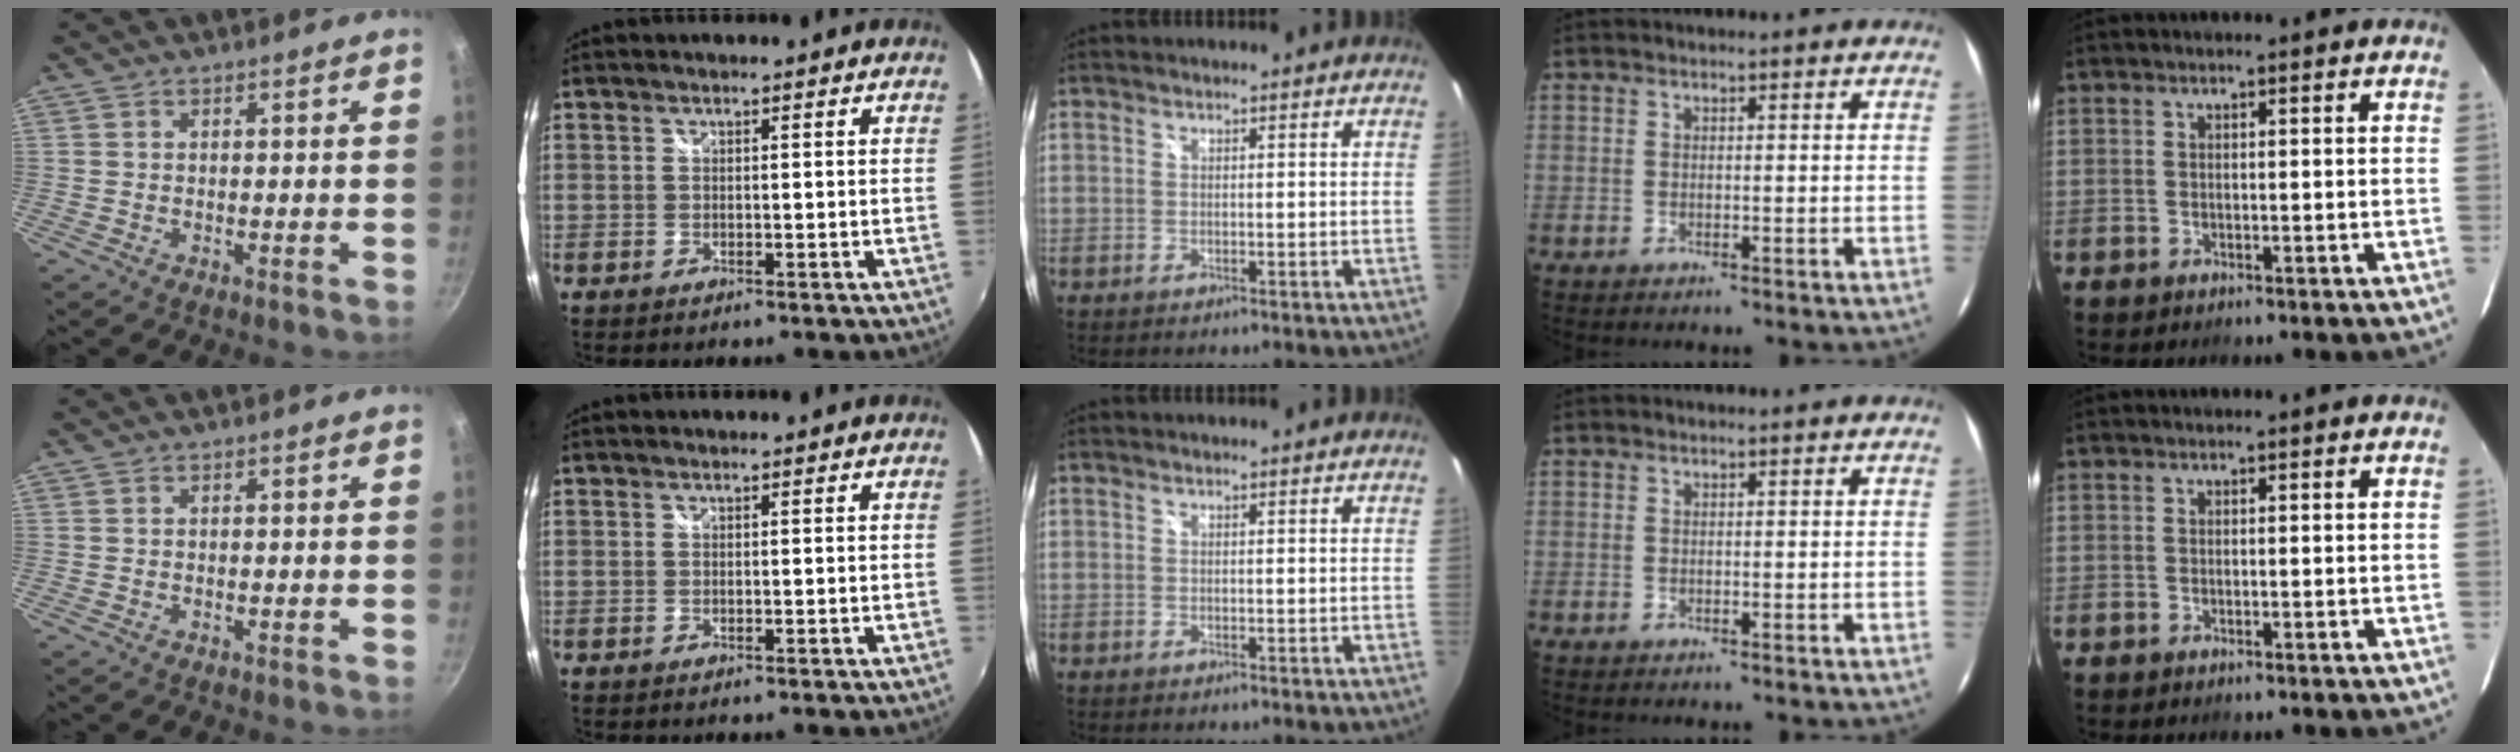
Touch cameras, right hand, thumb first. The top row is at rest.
{}